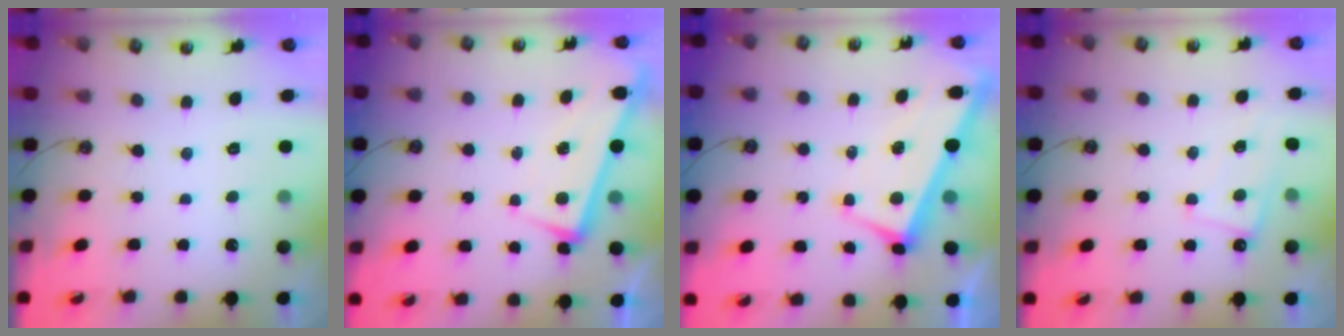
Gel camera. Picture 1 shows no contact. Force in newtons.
{"total": 1.6, "press": 1.5, "slide": 0.5}
{"total": 3.0, "press": 2.9, "slide": 0.9}
{"total": 2.4, "press": 2.4, "slide": 0.6}